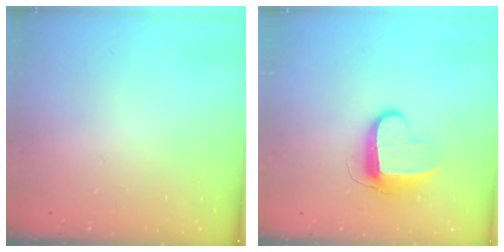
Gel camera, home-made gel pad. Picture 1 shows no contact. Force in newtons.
{"total": 9.7, "press": 9.7, "slide": 0.9}